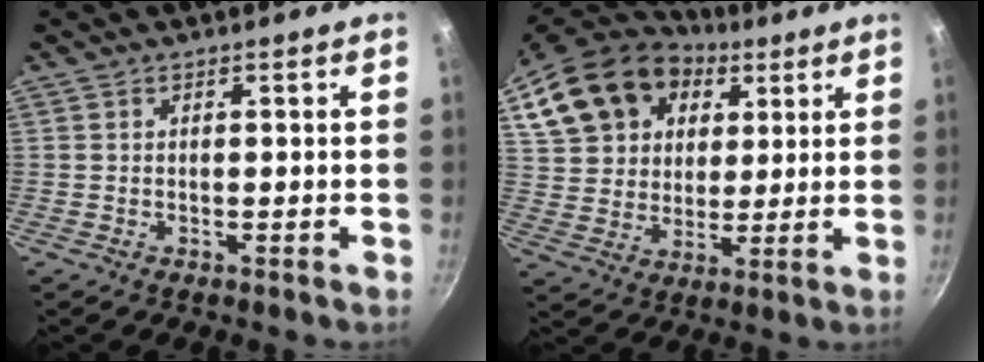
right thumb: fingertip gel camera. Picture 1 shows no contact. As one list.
[{"total": 21.8, "force": [9.2, 16.4, 11.0], "torque": [-0.201, 0.019, 0.167]}]